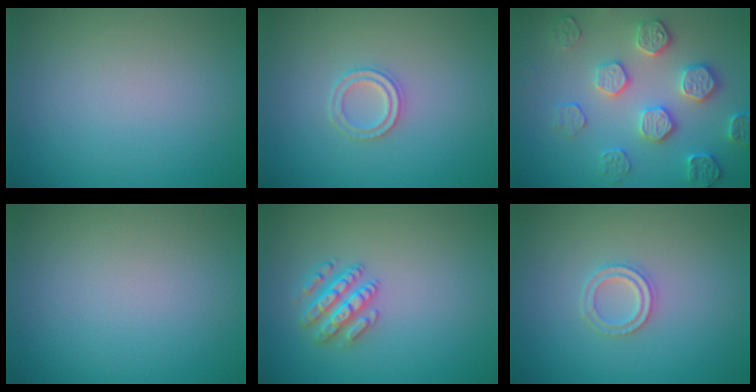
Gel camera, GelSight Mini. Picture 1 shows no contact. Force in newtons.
{"total": 2.0, "press": 1.9, "slide": 0.4}
{"total": 4.6, "press": 4.2, "slide": 1.7}
{"total": 0.0}
{"total": 2.9, "press": 2.9, "slide": 0.7}
{"total": 2.0, "press": 1.9, "slide": 0.4}